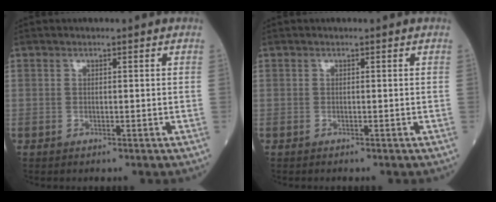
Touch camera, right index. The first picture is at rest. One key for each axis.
{"total": 0.0}